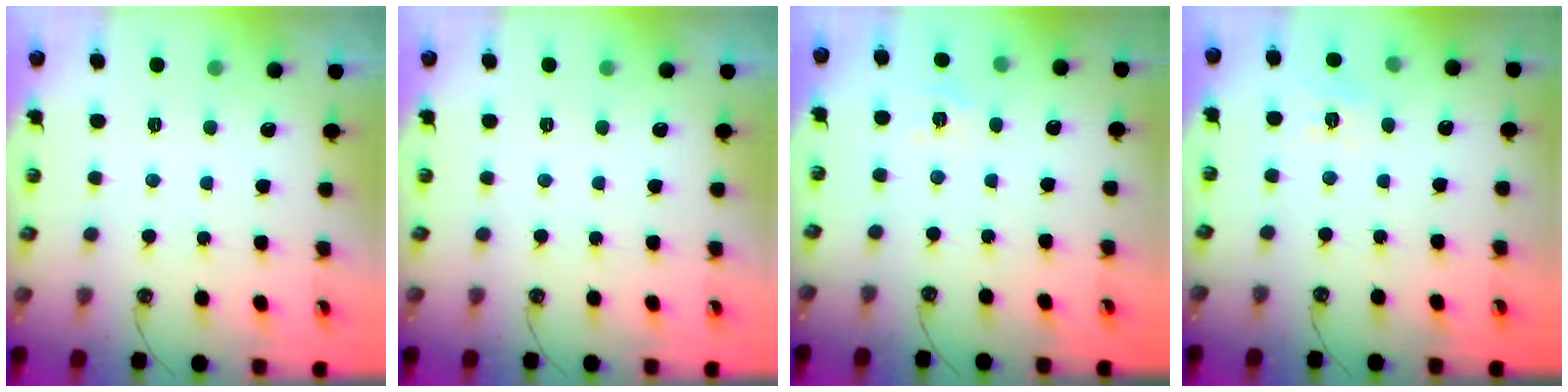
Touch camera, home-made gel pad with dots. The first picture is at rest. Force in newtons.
{"total": 0.0}
{"total": 3.1, "press": 3.0, "slide": 0.4}
{"total": 6.3, "press": 6.3, "slide": 0.7}